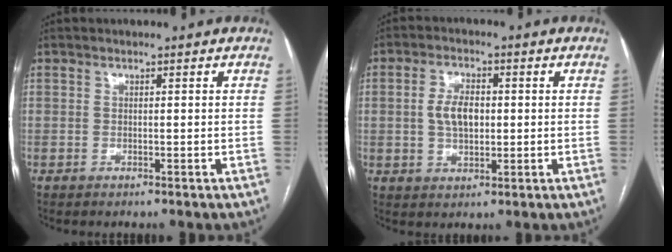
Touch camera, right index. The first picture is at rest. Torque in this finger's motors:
{"motor_torque": [0.27, 0.08, 0.14, 0.04]}